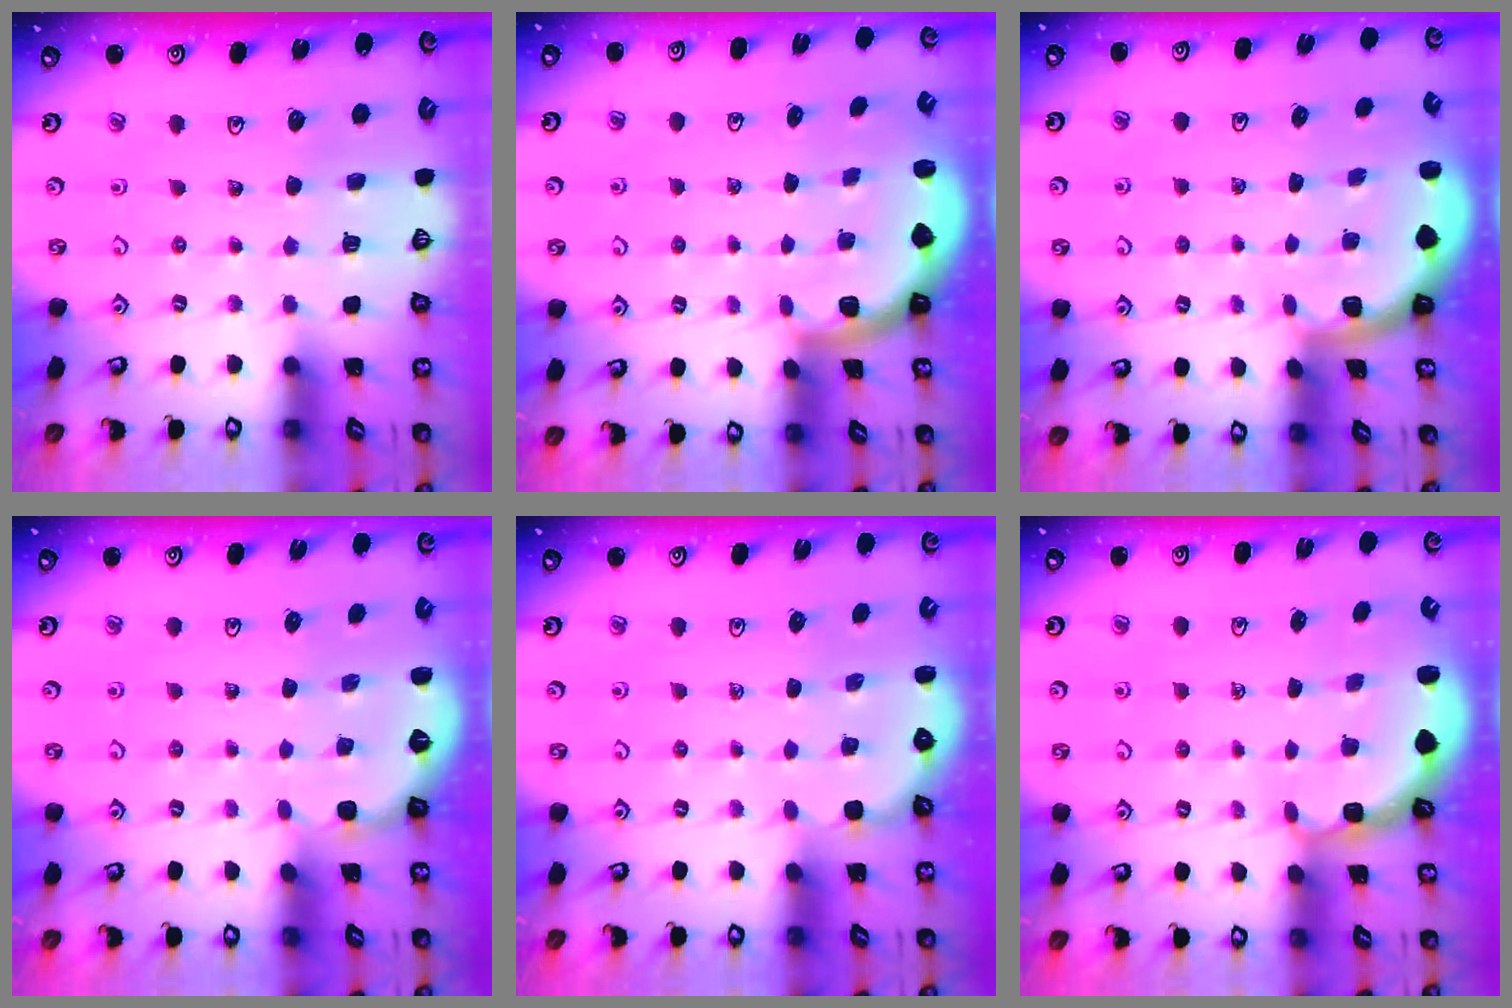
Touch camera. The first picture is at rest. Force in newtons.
{"total": 2.0, "press": 1.9, "slide": 0.5}
{"total": 1.6, "press": 1.6, "slide": 0.1}
{"total": 1.3, "press": 1.3, "slide": 0.1}
{"total": 2.6, "press": 2.5, "slide": 0.5}
{"total": 2.5, "press": 2.2, "slide": 1.2}